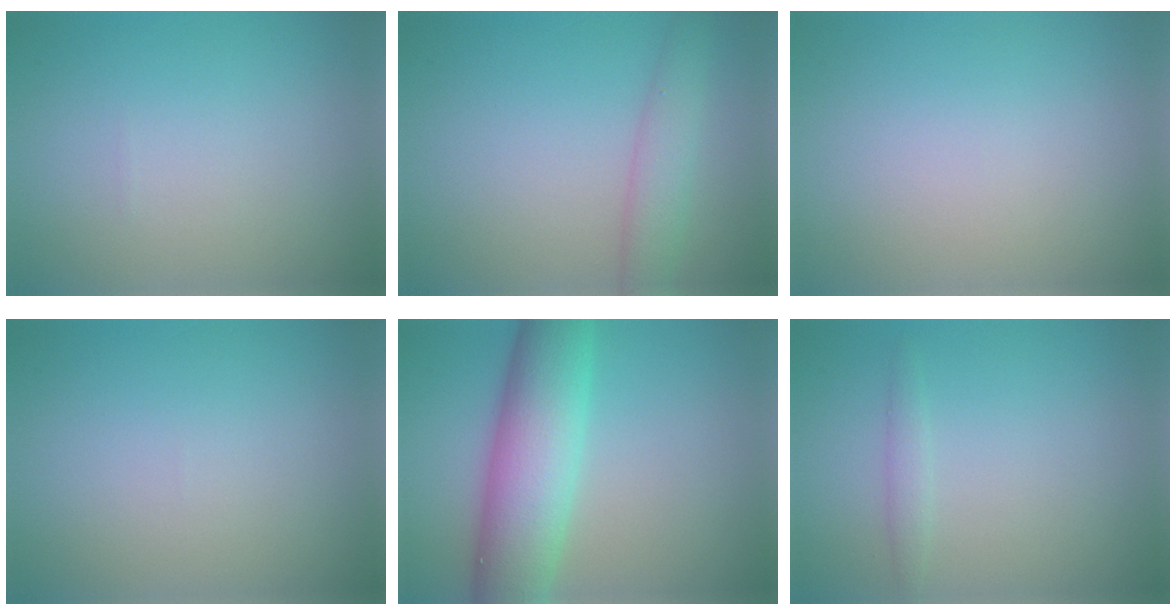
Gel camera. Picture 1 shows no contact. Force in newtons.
{"total": 2.9, "press": 2.9, "slide": 0.1}
{"total": 0.0}
{"total": 0.0}
{"total": 9.1, "press": 9.1, "slide": 0.3}
{"total": 1.1, "press": 1.1, "slide": 0.0}